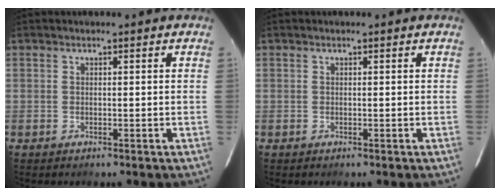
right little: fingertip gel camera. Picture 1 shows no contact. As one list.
[{"total": 0.0}]